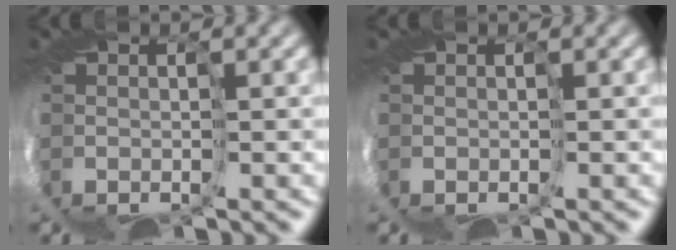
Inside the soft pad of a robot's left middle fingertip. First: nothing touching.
{"total": 0.0}